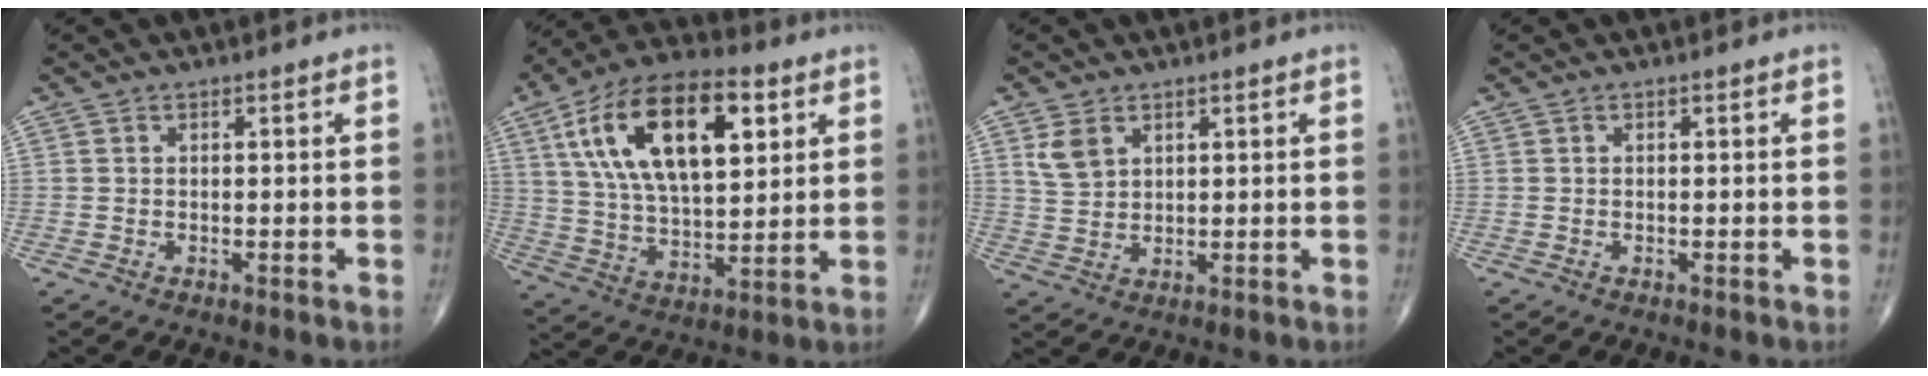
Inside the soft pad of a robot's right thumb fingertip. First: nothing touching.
{"total": 22.5, "force": [8.0, 10.7, 18.1], "torque": [-0.306, -0.008, 0.138]}
{"total": 4.5, "force": [2.3, 2.9, 2.5], "torque": [-0.043, -0.008, 0.053]}
{"total": 0.0}